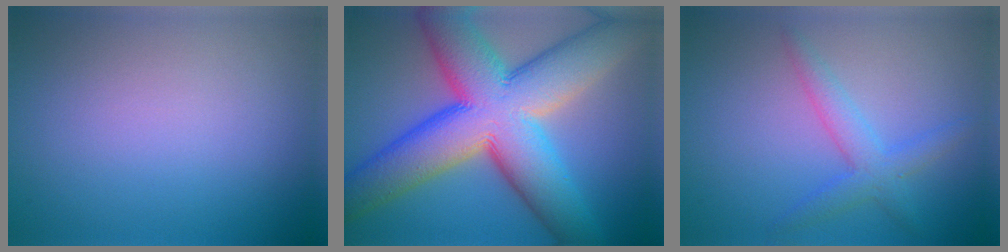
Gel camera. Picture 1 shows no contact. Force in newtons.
{"total": 15.8, "press": 15.8, "slide": 0.8}
{"total": 2.1, "press": 2.1, "slide": 0.1}